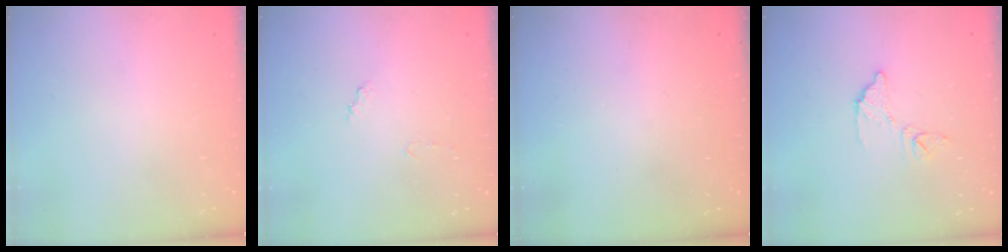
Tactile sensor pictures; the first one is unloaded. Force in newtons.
{"total": 6.9, "press": 6.9, "slide": 0.5}
{"total": 3.2, "press": 3.2, "slide": 0.1}
{"total": 8.8, "press": 8.7, "slide": 0.6}